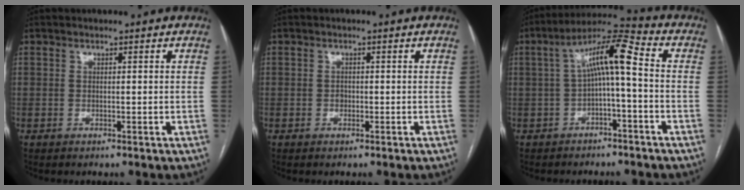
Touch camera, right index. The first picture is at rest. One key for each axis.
{"total": 0.8, "fx": -0.2, "fy": 0.7, "fz": 0.4, "tx": -0.006, "ty": 0.003, "tz": -0.003}
{"total": 8.9, "fx": -0.1, "fy": 1.2, "fz": 8.9, "tx": -0.156, "ty": 0.041, "tz": -0.002}